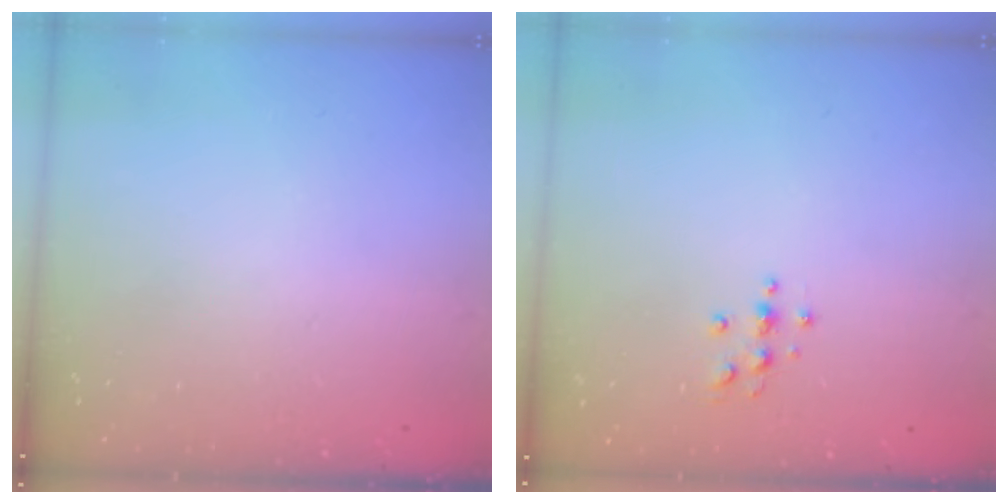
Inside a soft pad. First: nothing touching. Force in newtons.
{"total": 3.3, "press": 3.3, "slide": 0.5}